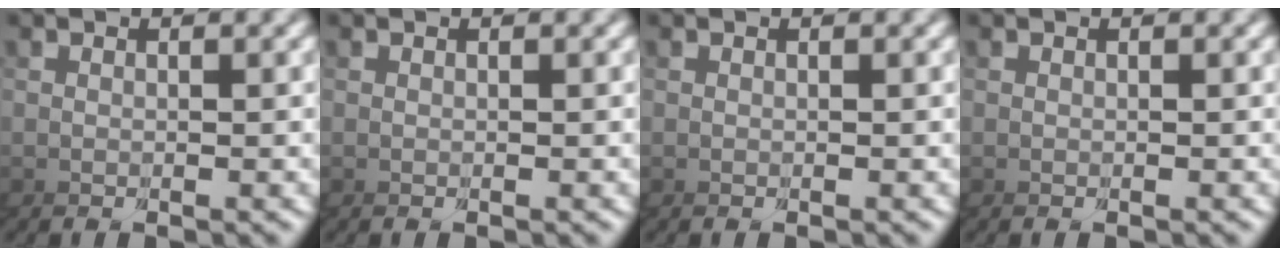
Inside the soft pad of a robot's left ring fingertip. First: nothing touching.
{"total": 0.0}
{"total": 0.0}
{"total": 0.0}